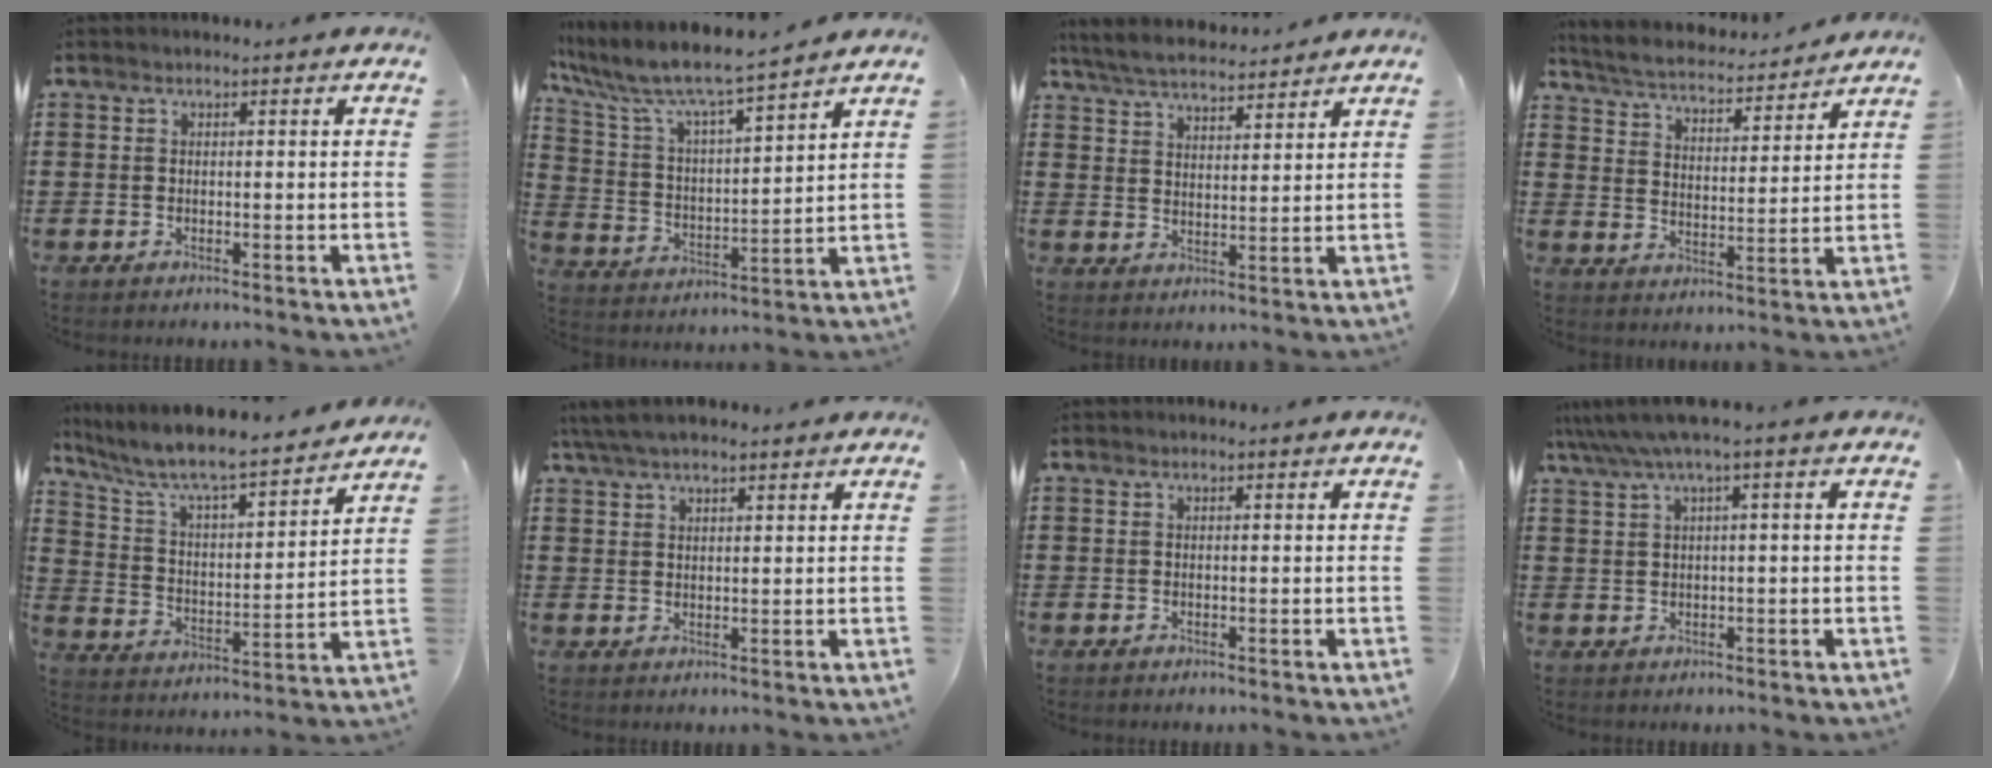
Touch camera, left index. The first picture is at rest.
{"total": 7.5, "force": [6.7, 0.7, 3.1], "torque": [-0.092, -0.043, 0.110]}
{"total": 5.3, "force": [5.0, 0.7, 1.3], "torque": [-0.044, -0.019, 0.091]}
{"total": 4.3, "force": [4.2, 0.2, 0.9], "torque": [-0.041, -0.032, 0.066]}
{"total": 6.5, "force": [5.9, 0.4, 2.9], "torque": [-0.083, -0.047, 0.091]}
{"total": 4.2, "force": [3.4, 1.0, 2.2], "torque": [-0.052, 0.001, 0.064]}
{"total": 0.0}
{"total": 3.1, "force": [0.8, -0.1, 3.0], "torque": [-0.065, -0.007, 0.009]}